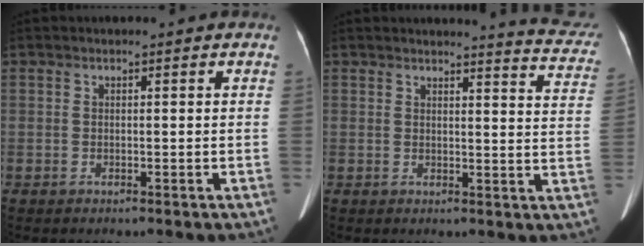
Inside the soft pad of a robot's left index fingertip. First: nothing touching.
{"total": 9.9, "force": [9.8, 0.3, 1.6], "torque": [-0.002, -0.069, 0.081]}